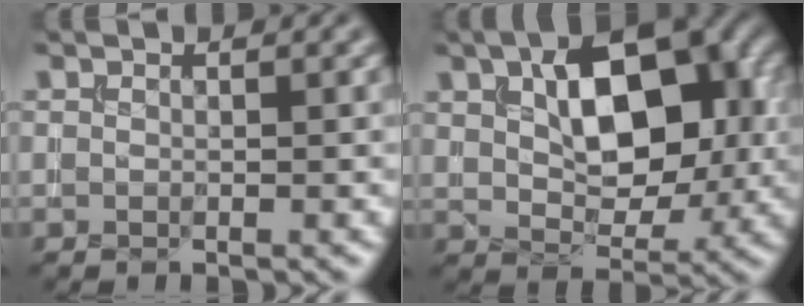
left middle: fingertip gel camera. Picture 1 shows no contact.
{"total": 10.2, "force": [2.5, 5.7, 8.1], "torque": [-0.126, 0.012, 0.042]}